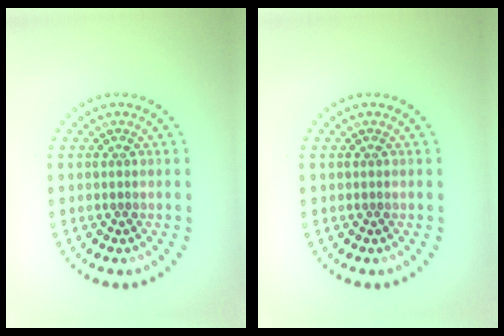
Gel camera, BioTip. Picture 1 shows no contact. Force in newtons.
{"total": 0.0}